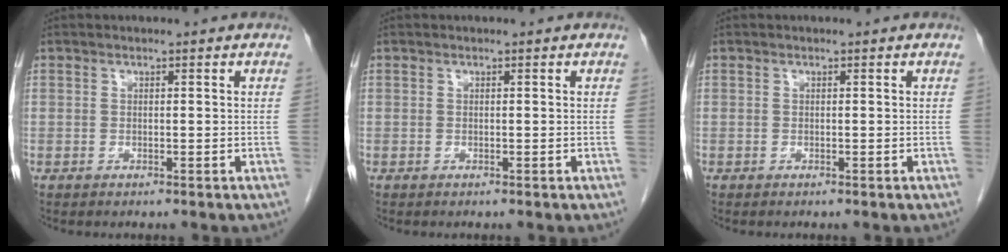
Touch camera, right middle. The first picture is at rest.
{"total": 0.0}
{"total": 0.0}